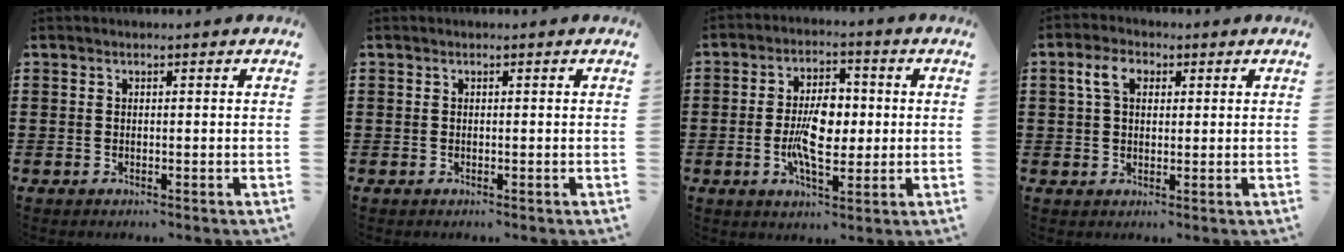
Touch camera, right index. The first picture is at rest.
{"total": 0.0}
{"total": 8.0, "force": [-0.6, 3.9, 6.9], "torque": [-0.136, 0.002, -0.019]}
{"total": 4.3, "force": [1.6, 2.6, 3.0], "torque": [-0.070, 0.014, 0.025]}